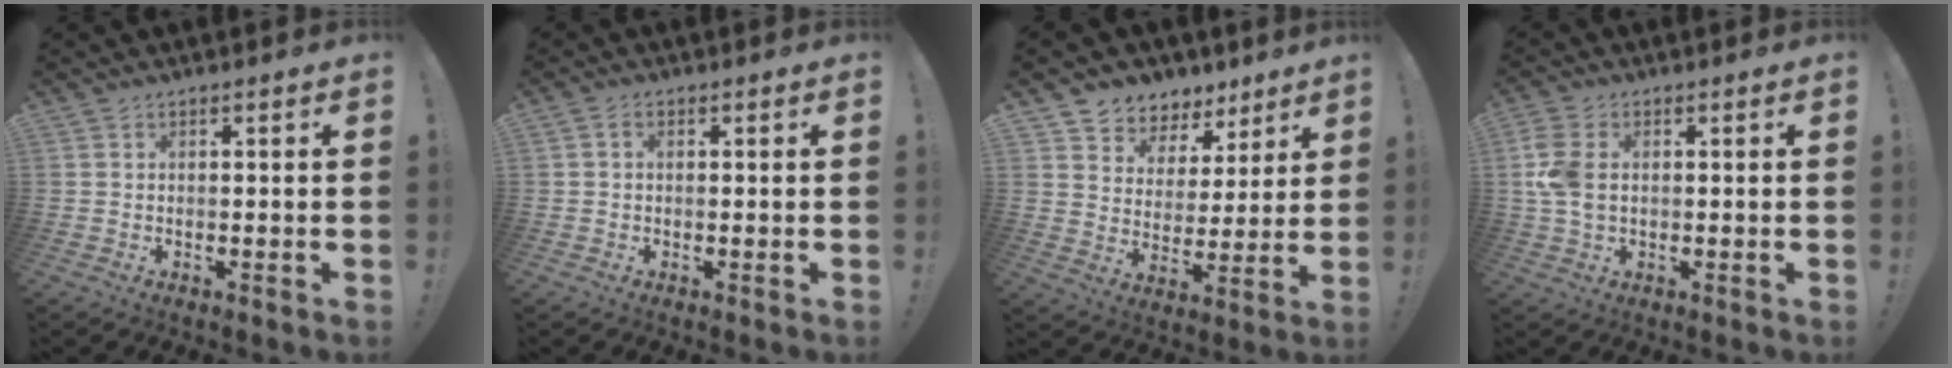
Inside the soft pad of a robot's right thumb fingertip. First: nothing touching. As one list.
[{"total": 0.9, "force": [0.0, 0.8, 0.5], "torque": [-0.008, 0.005, -0.001]}, {"total": 7.2, "force": [4.4, 5.7, 0.9], "torque": [-0.013, -0.040, 0.089]}, {"total": 8.1, "force": [0.9, 5.3, 6.0], "torque": [-0.144, -0.001, 0.015]}]